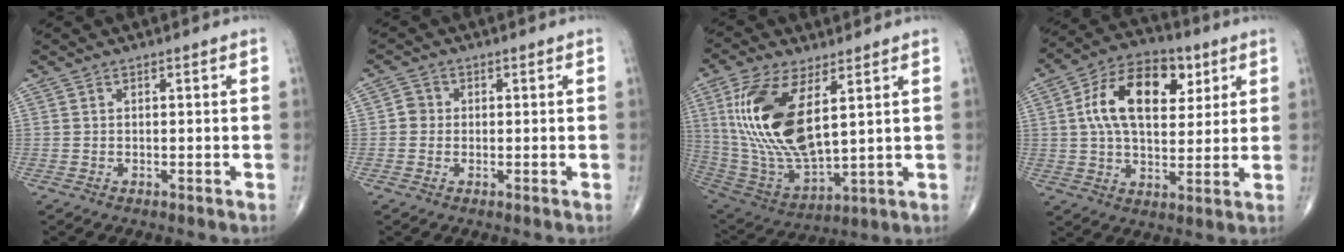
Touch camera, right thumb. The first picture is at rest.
{"total": 2.2, "force": [-0.1, 2.1, 0.7], "torque": [0.003, 0.007, -0.007]}
{"total": 20.3, "force": [5.7, 9.1, 17.3], "torque": [-0.351, -0.029, 0.119]}
{"total": 16.8, "force": [4.8, 9.9, 12.7], "torque": [-0.190, 0.004, 0.074]}